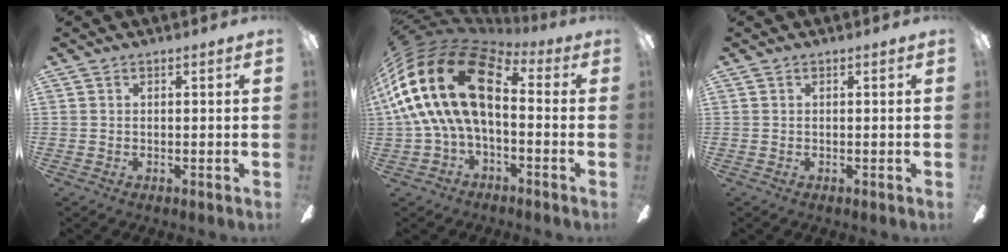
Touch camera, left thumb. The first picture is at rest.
{"total": 22.4, "force": [3.6, 12.4, 18.4], "torque": [-0.392, 0.000, 0.063]}
{"total": 0.0}